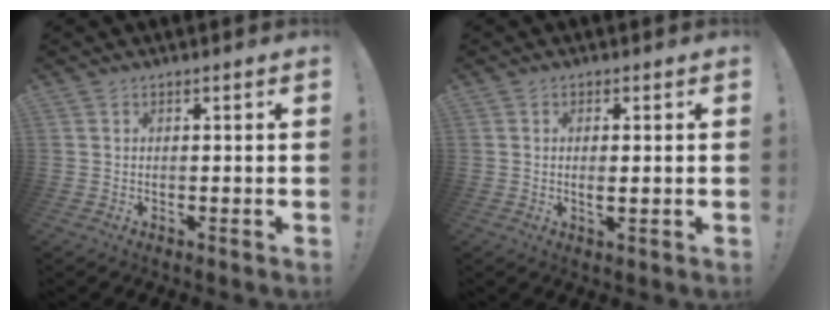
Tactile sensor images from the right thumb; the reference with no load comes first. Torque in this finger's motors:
{"motor_torque": [-0.07, -0.23, -0.04, 0.27, 0.00]}